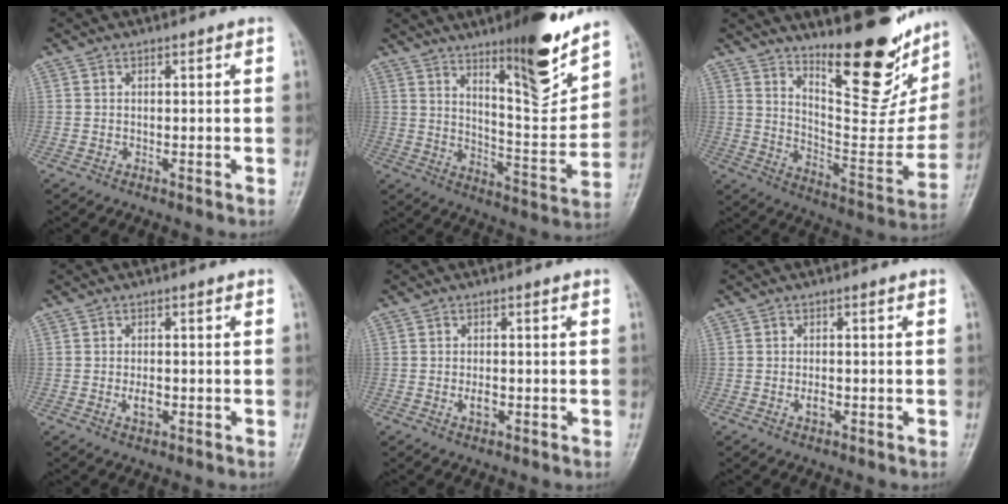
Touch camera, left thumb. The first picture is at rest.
{"total": 16.1, "force": [11.1, 3.4, 11.2], "torque": [-0.135, -0.082, 0.179]}
{"total": 23.4, "force": [16.4, 7.3, 15.0], "torque": [-0.165, -0.117, 0.251]}
{"total": 2.5, "force": [-0.6, 1.4, 2.0], "torque": [-0.035, -0.001, -0.009]}
{"total": 2.1, "force": [-0.5, 1.2, 1.7], "torque": [-0.028, 0.000, -0.008]}
{"total": 1.8, "force": [-0.5, 1.0, 1.4], "torque": [-0.022, 0.000, -0.009]}